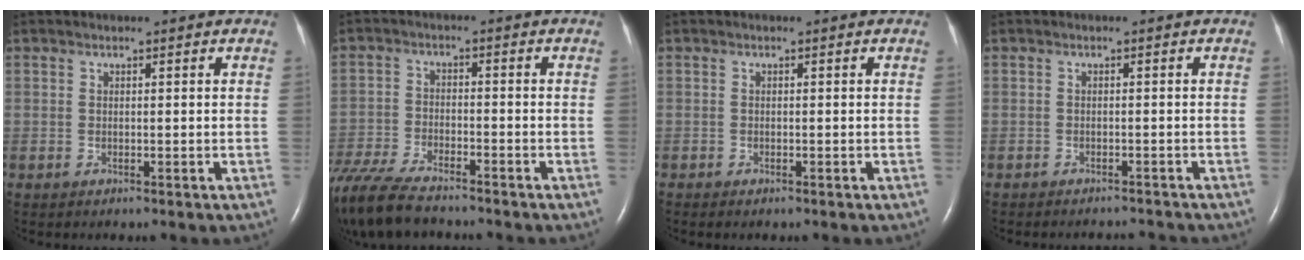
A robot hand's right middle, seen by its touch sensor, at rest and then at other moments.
{"total": 13.4, "force": [-11.2, 2.8, 6.8], "torque": [-0.143, -0.030, -0.191]}
{"total": 0.5, "force": [-0.4, 0.2, 0.3], "torque": [-0.009, -0.001, -0.004]}
{"total": 2.9, "force": [-2.9, 0.2, -0.1], "torque": [0.003, -0.005, -0.036]}